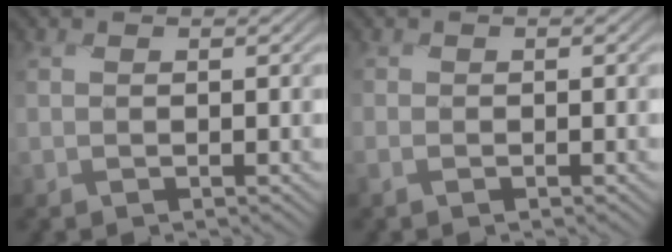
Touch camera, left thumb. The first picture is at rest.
{"total": 0.6, "force": [-0.5, -0.1, -0.2], "torque": [0.011, 0.000, -0.011]}